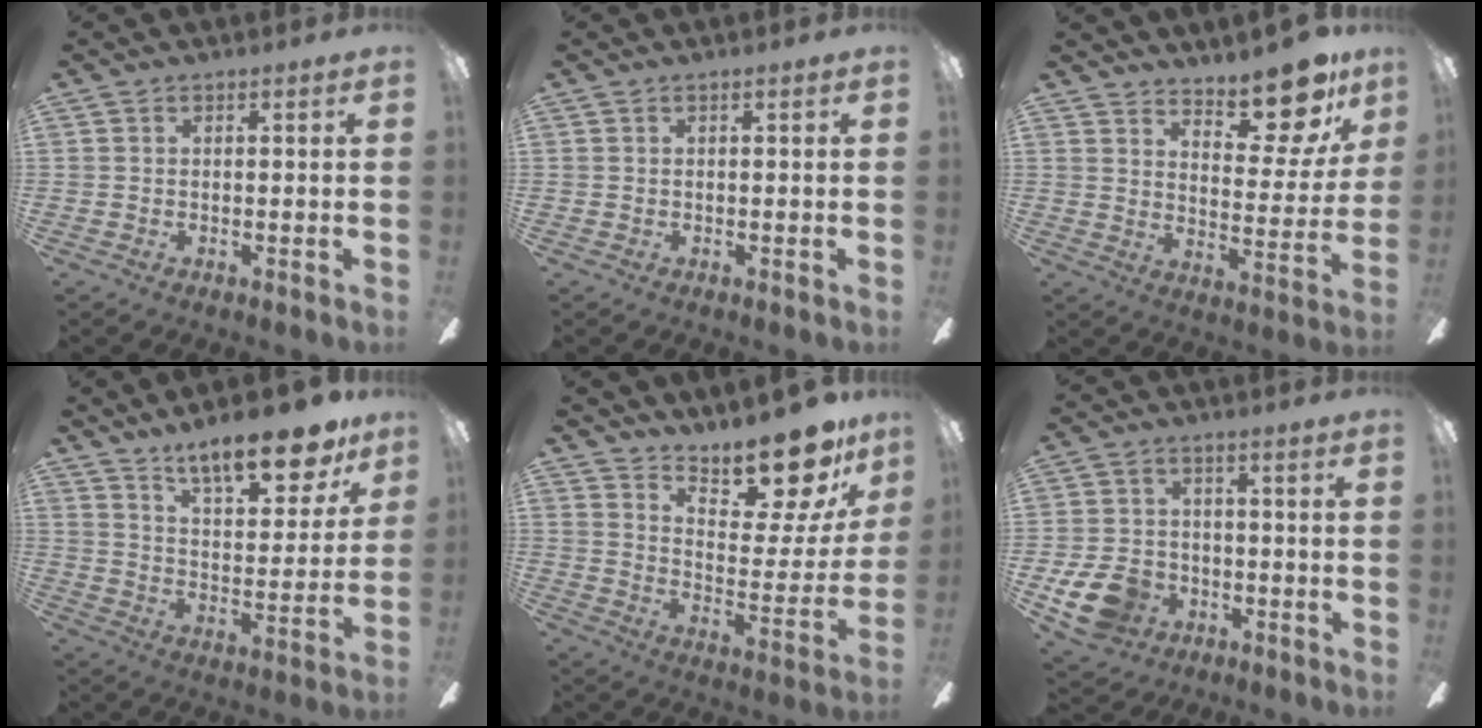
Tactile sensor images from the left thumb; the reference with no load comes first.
{"total": 0.0}
{"total": 14.4, "force": [11.5, 5.0, 7.0], "torque": [-0.087, -0.086, 0.196]}
{"total": 16.4, "force": [13.2, 5.2, 8.3], "torque": [-0.130, -0.083, 0.223]}
{"total": 17.4, "force": [14.9, 4.9, 7.6], "torque": [-0.107, -0.119, 0.251]}
{"total": 10.7, "force": [-4.7, 7.8, 5.7], "torque": [-0.128, 0.026, -0.085]}